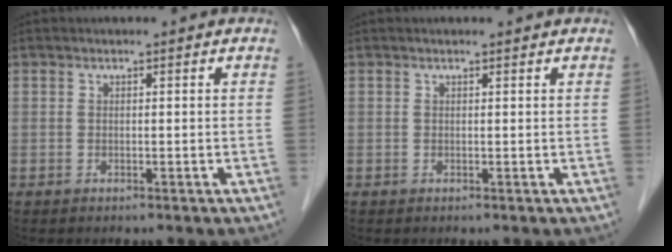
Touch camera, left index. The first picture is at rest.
{"total": 1.2, "force": [1.1, 0.3, 0.4], "torque": [-0.010, 0.008, 0.011]}